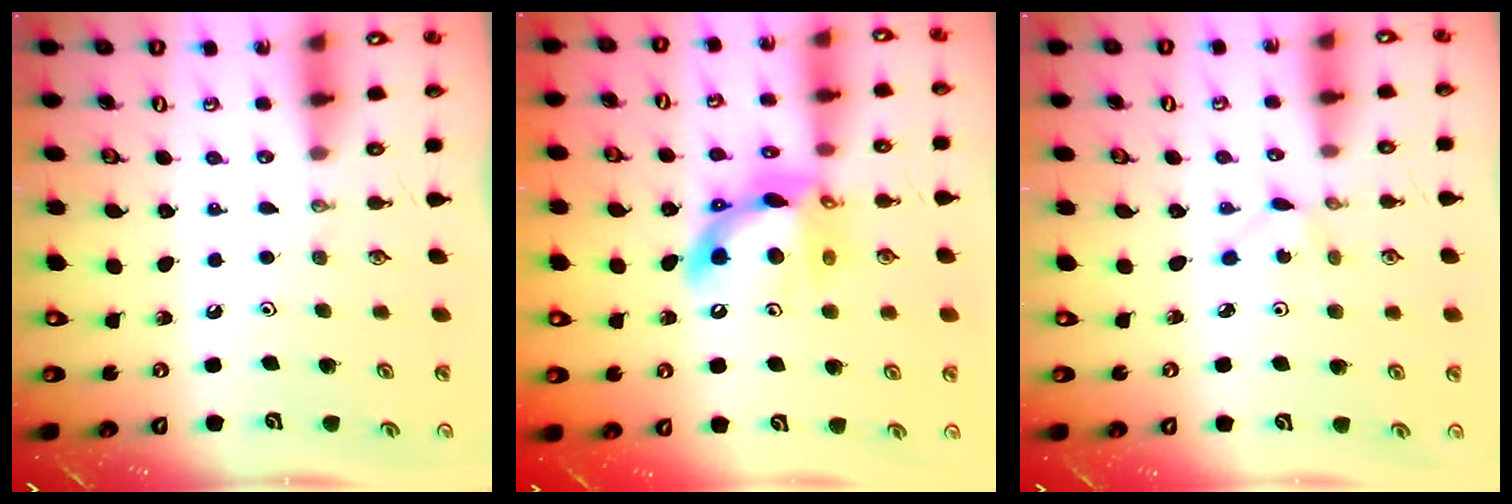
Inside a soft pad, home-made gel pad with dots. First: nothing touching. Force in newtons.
{"total": 13.6, "press": 13.5, "slide": 1.5}
{"total": 1.3, "press": 1.2, "slide": 0.1}